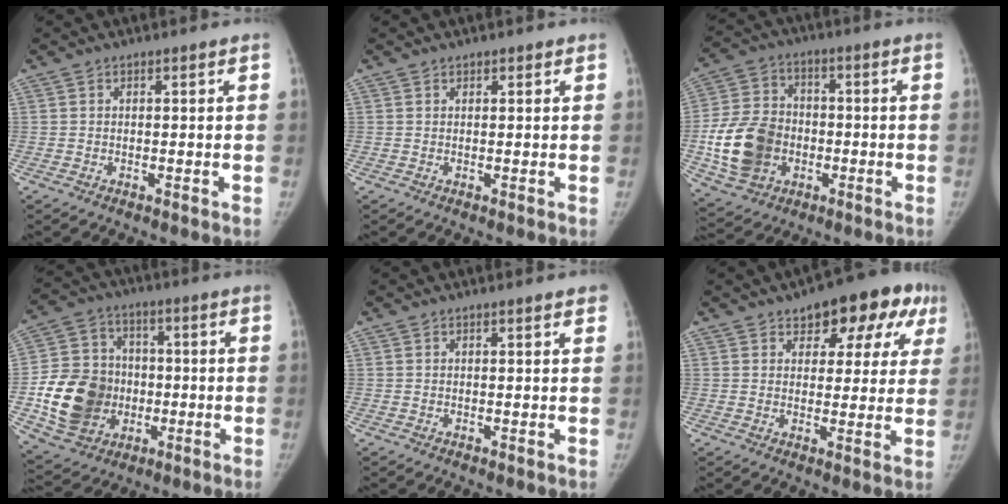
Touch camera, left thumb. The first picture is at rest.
{"total": 0.7, "force": [0.5, 0.5, 0.2], "torque": [0.005, -0.001, 0.004]}
{"total": 15.6, "force": [-3.3, 12.3, 9.0], "torque": [-0.154, 0.015, -0.058]}
{"total": 18.3, "force": [-3.1, 15.1, 9.9], "torque": [-0.155, 0.015, -0.046]}
{"total": 2.2, "force": [1.6, 0.4, 1.5], "torque": [-0.011, 0.003, 0.017]}
{"total": 13.5, "force": [7.1, 7.2, 9.0], "torque": [-0.059, -0.002, 0.087]}